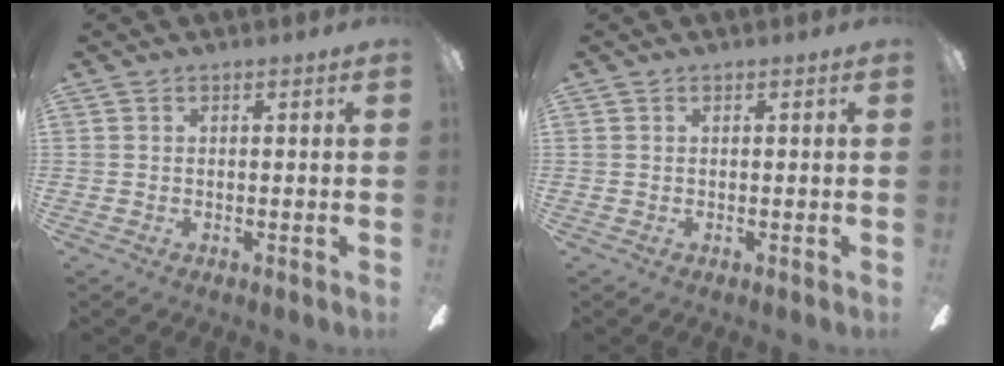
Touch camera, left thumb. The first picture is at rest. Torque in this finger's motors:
{"motor_torque": [0.01, -0.01, -0.29, 0.08, 0.00]}